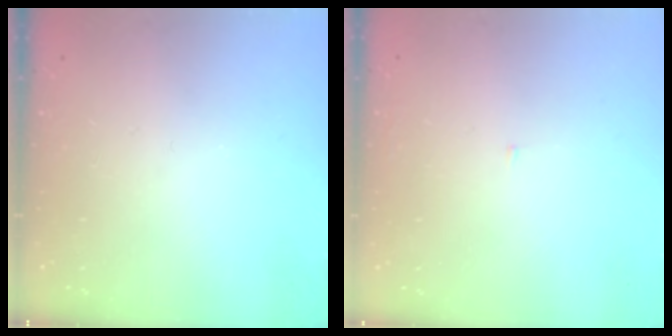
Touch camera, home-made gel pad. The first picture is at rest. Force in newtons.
{"total": 2.1, "press": 2.1, "slide": 0.2}